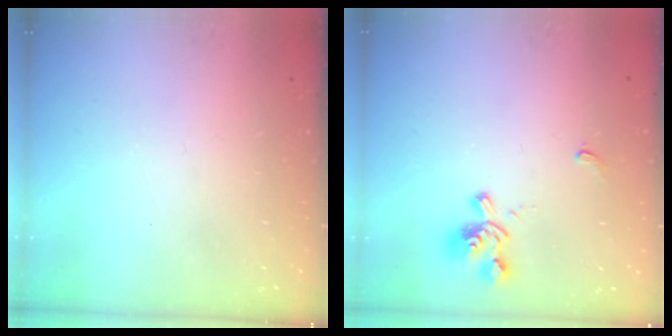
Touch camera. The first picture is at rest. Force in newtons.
{"total": 1.7, "press": 1.0, "slide": 1.3}